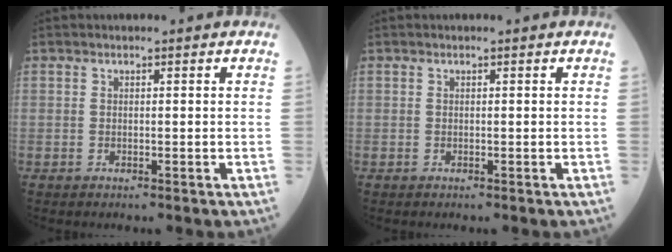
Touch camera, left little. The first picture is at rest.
{"total": 0.0}